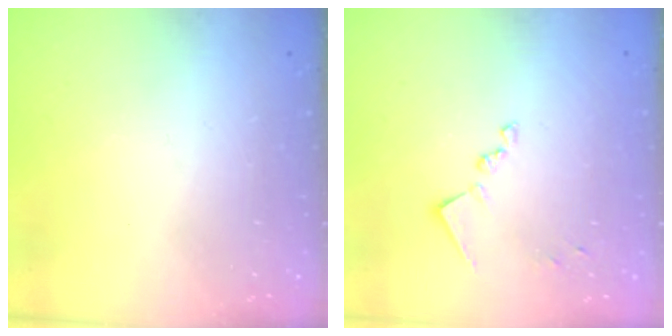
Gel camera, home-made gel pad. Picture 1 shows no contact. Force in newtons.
{"total": 9.9, "press": 9.8, "slide": 0.7}